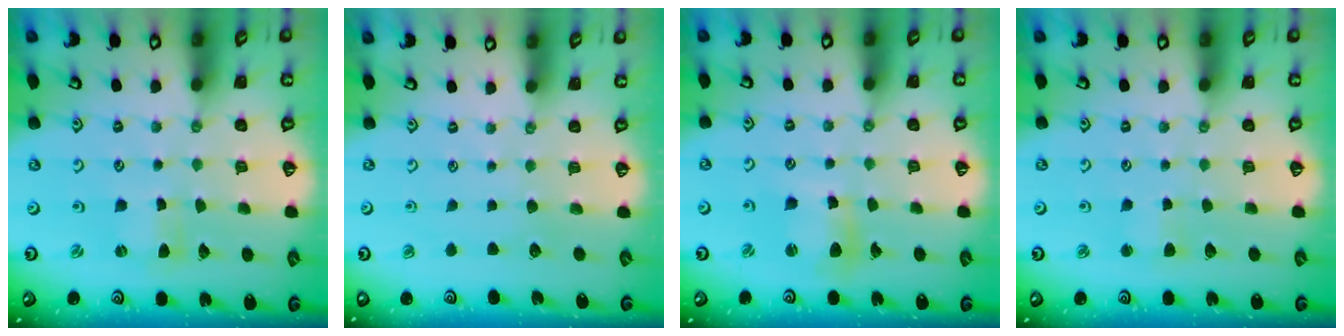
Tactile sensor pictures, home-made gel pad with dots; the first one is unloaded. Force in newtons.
{"total": 0.0}
{"total": 9.1, "press": 9.1, "slide": 1.1}
{"total": 2.7, "press": 2.7, "slide": 0.3}